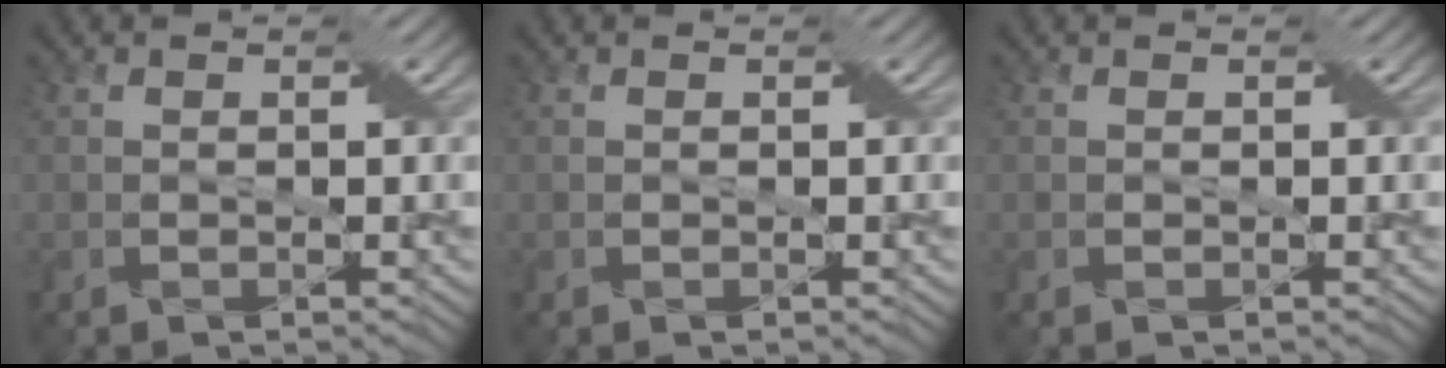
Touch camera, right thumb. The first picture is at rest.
{"total": 0.0}
{"total": 0.0}